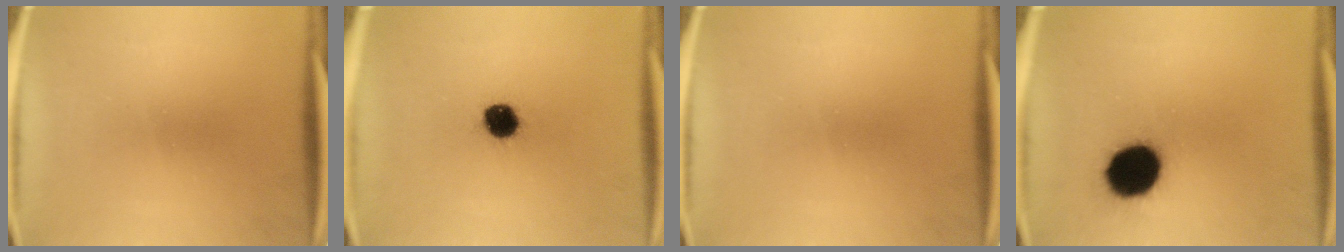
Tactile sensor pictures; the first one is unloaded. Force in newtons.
{"total": 7.5}
{"total": 0.0}
{"total": 15.3}